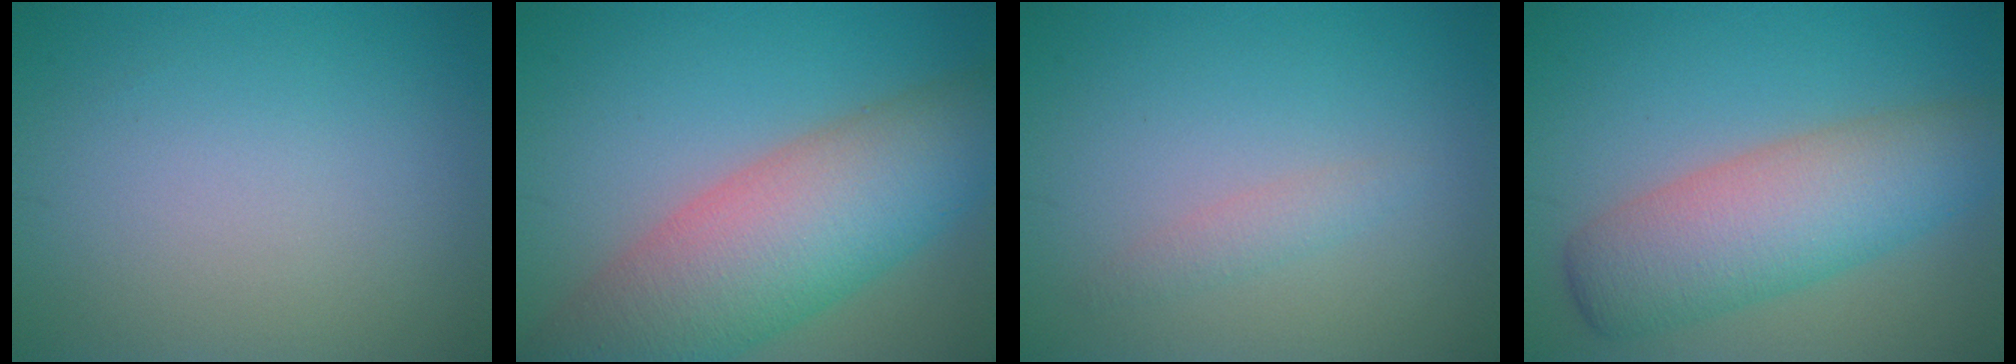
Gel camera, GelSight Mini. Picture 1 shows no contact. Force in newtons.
{"total": 10.9, "press": 10.9, "slide": 0.4}
{"total": 1.3, "press": 1.3, "slide": 0.0}
{"total": 7.6, "press": 7.6, "slide": 0.2}